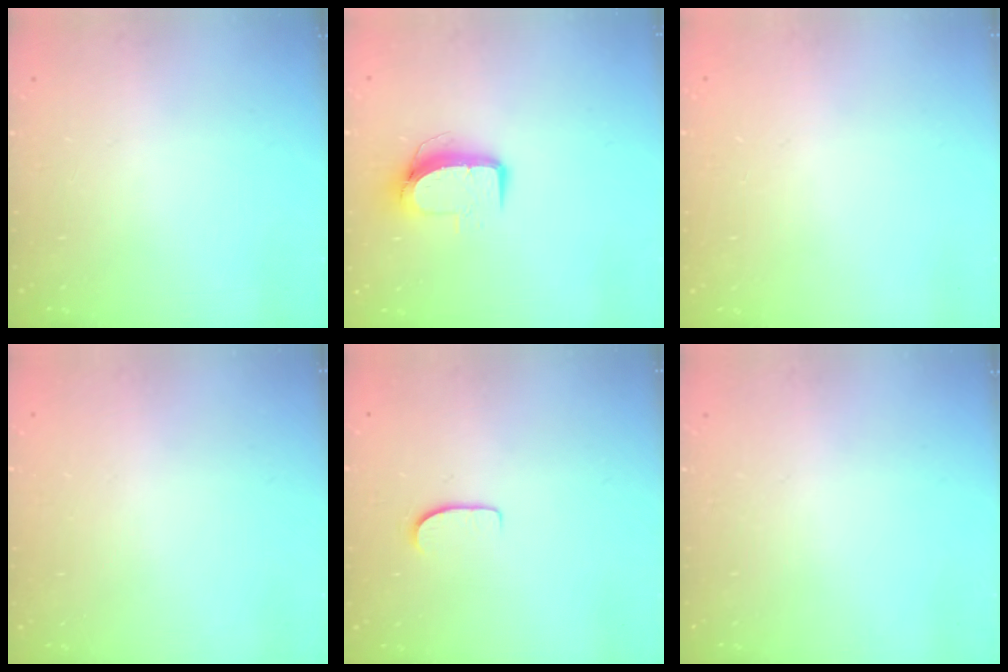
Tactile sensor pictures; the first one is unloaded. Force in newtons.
{"total": 9.1, "press": 9.1, "slide": 0.9}
{"total": 0.0}
{"total": 0.0}
{"total": 5.9, "press": 5.8, "slide": 0.6}
{"total": 0.0}